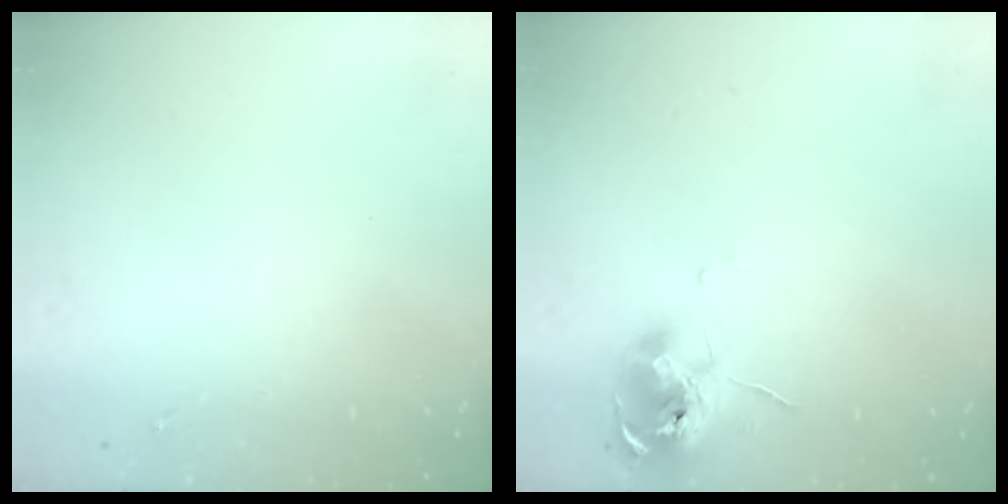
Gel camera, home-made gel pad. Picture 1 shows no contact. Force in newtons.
{"total": 10.5, "press": 10.4, "slide": 1.0}